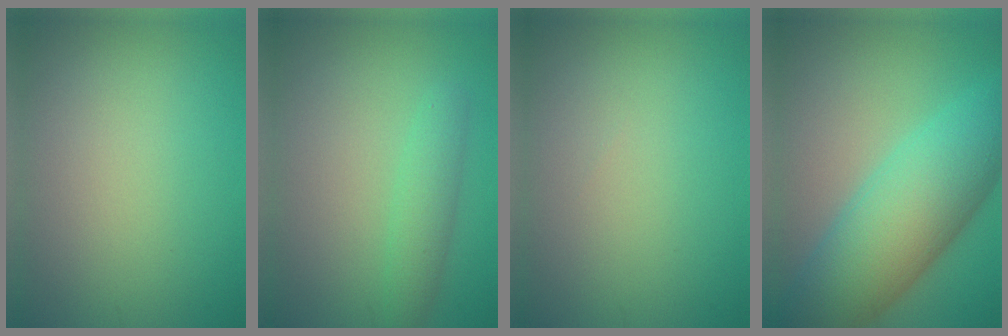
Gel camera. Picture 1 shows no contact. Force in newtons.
{"total": 2.4, "press": 2.4, "slide": 0.1}
{"total": 0.0}
{"total": 10.6, "press": 10.6, "slide": 0.1}